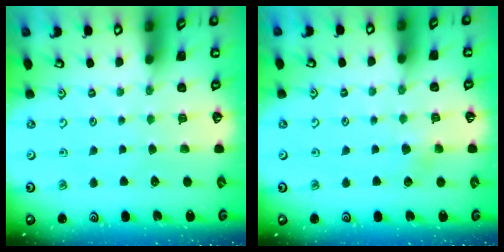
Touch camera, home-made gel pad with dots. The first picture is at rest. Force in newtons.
{"total": 3.6, "press": 3.6, "slide": 0.3}